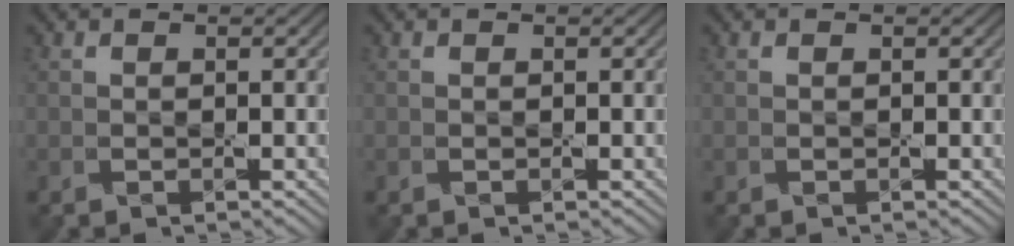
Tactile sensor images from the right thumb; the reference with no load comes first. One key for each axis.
{"total": 0.0}
{"total": 0.0}